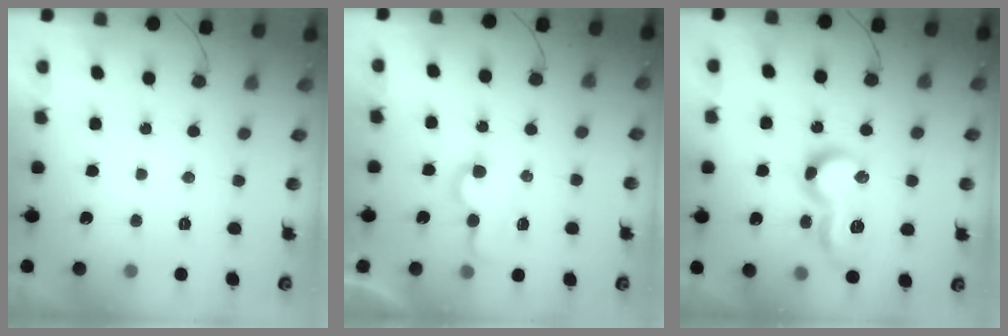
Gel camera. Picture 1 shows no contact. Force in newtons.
{"total": 5.1, "press": 5.1, "slide": 0.6}
{"total": 13.8, "press": 13.7, "slide": 1.2}